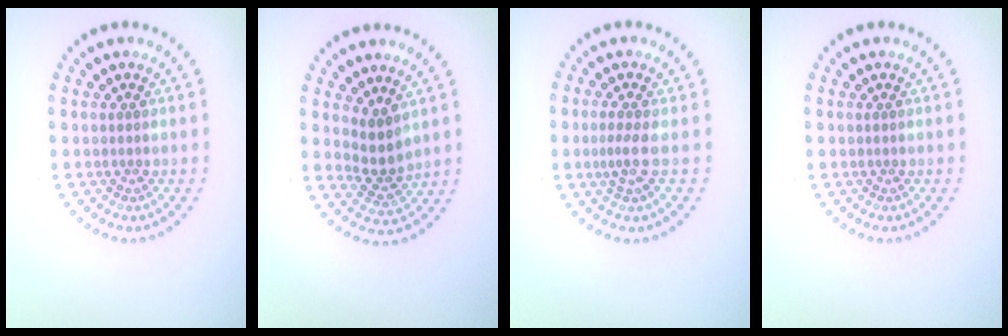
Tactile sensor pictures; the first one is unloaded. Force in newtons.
{"total": 2.5, "press": 2.0, "slide": 1.6}
{"total": 1.8, "press": 1.3, "slide": 1.3}
{"total": 0.0}